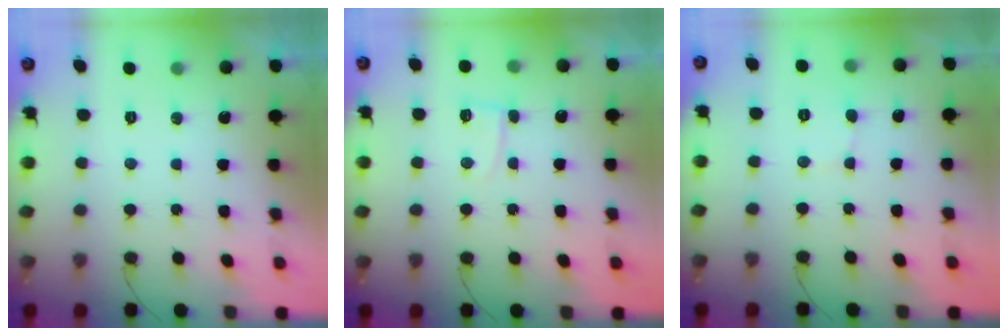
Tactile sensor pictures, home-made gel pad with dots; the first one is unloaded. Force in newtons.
{"total": 3.4, "press": 3.4, "slide": 0.4}
{"total": 3.5, "press": 3.4, "slide": 0.3}